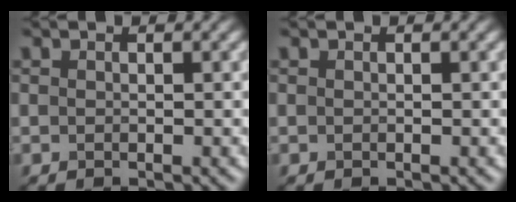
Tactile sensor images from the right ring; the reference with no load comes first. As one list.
[{"total": 0.0}]